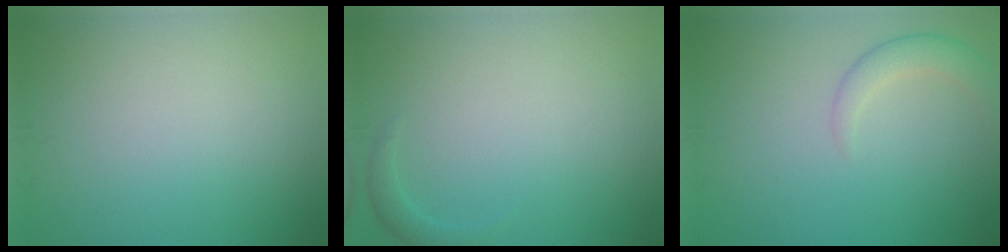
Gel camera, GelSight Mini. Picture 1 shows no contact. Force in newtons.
{"total": 1.0, "press": 1.0, "slide": 0.1}
{"total": 2.4, "press": 2.4, "slide": 0.2}